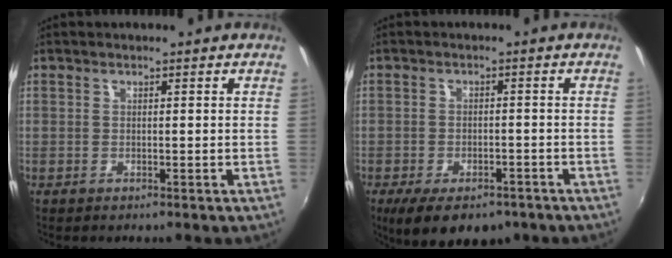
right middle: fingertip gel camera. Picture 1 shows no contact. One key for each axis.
{"total": 11.1, "fx": -7.6, "fy": 4.9, "fz": 6.4, "tx": -0.131, "ty": -0.027, "tz": -0.112}